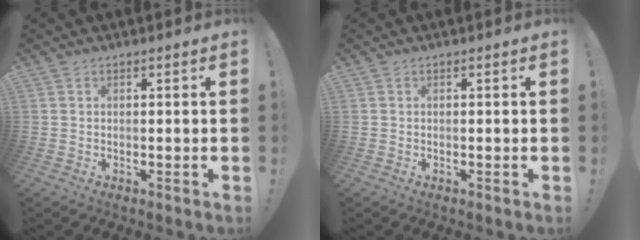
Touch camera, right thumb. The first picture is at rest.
{"total": 0.0}